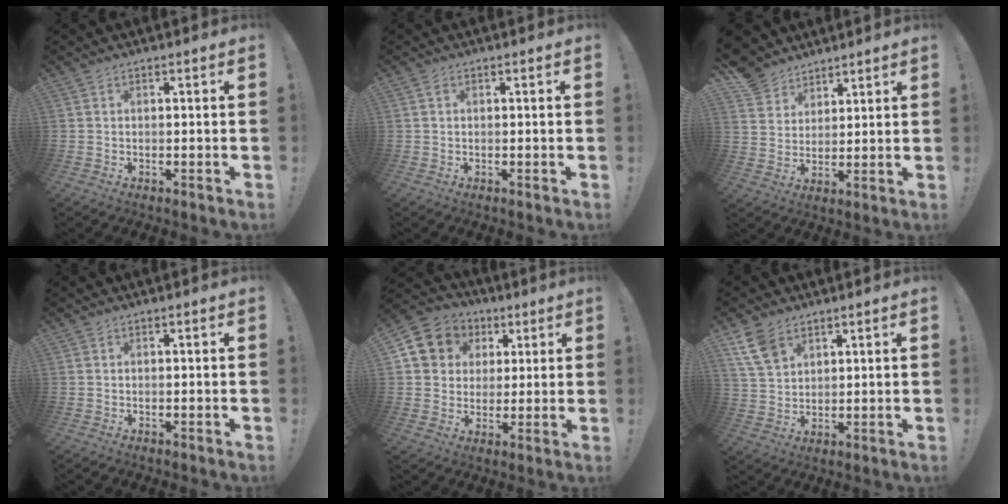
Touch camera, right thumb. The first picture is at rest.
{"total": 0.7, "force": [0.3, 0.5, 0.4], "torque": [-0.002, 0.000, 0.004]}
{"total": 8.8, "force": [6.6, 5.8, 0.7], "torque": [-0.014, -0.058, 0.132]}
{"total": 0.0}
{"total": 9.9, "force": [3.4, 8.8, 2.9], "torque": [-0.039, -0.018, 0.073]}
{"total": 8.9, "force": [5.6, 5.4, 4.4], "torque": [-0.075, -0.021, 0.112]}